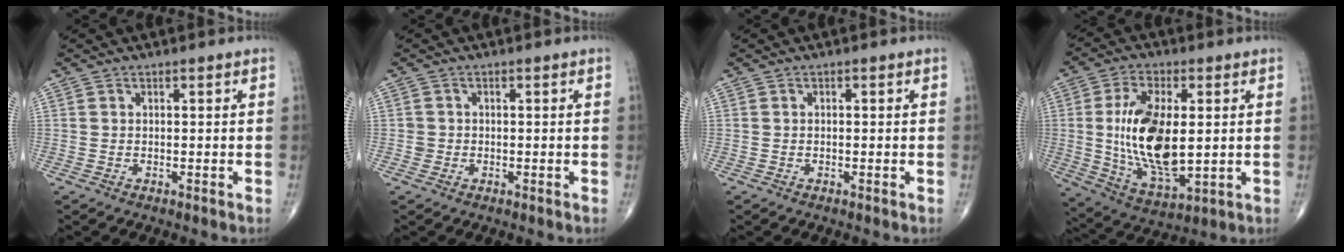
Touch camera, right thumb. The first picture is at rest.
{"total": 1.2, "force": [-0.2, 1.1, 0.0], "torque": [0.006, 0.006, -0.005]}
{"total": 0.0}
{"total": 17.3, "force": [1.0, 8.3, 15.2], "torque": [-0.280, -0.019, 0.027]}